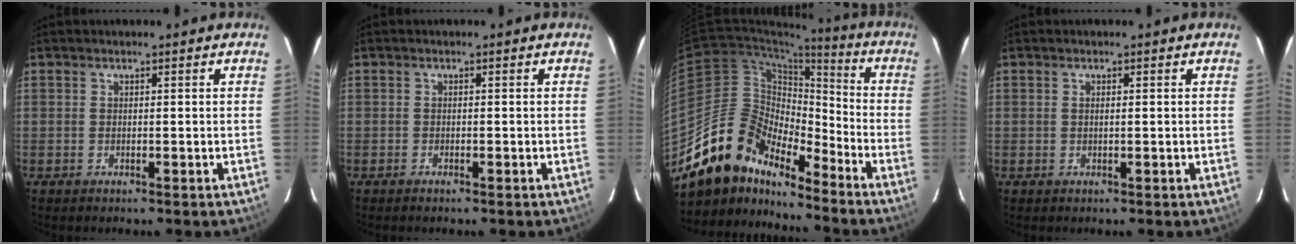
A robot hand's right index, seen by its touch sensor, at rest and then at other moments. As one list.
[{"total": 0.5, "force": [-0.5, 0.1, 0.2], "torque": [-0.003, -0.001, -0.011]}, {"total": 16.3, "force": [-14.0, 6.3, 5.6], "torque": [-0.102, 0.022, -0.259]}, {"total": 0.5, "force": [0.1, 0.0, 0.5], "torque": [-0.011, 0.001, 0.001]}]